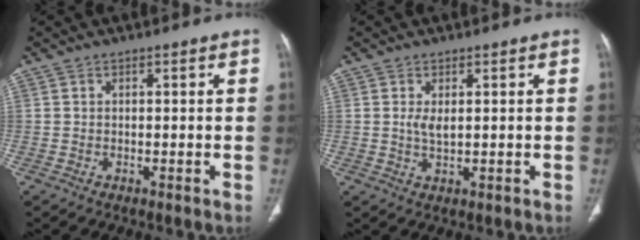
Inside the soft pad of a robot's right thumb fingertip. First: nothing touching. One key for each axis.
{"total": 2.6, "fx": 0.5, "fy": 1.0, "fz": 2.4, "tx": -0.051, "ty": -0.008, "tz": 0.013}